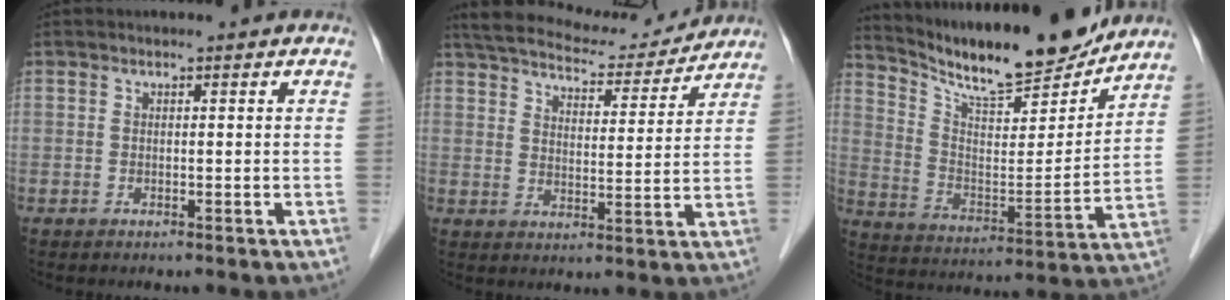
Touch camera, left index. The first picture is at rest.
{"total": 16.1, "force": [14.8, 3.5, 5.4], "torque": [-0.091, 0.020, 0.215]}
{"total": 17.9, "force": [16.3, 2.2, 6.9], "torque": [-0.128, -0.024, 0.263]}